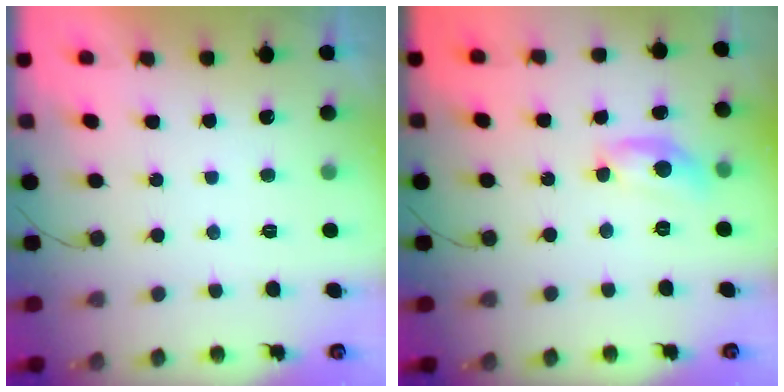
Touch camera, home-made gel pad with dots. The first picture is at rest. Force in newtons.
{"total": 10.5, "press": 10.5, "slide": 0.5}